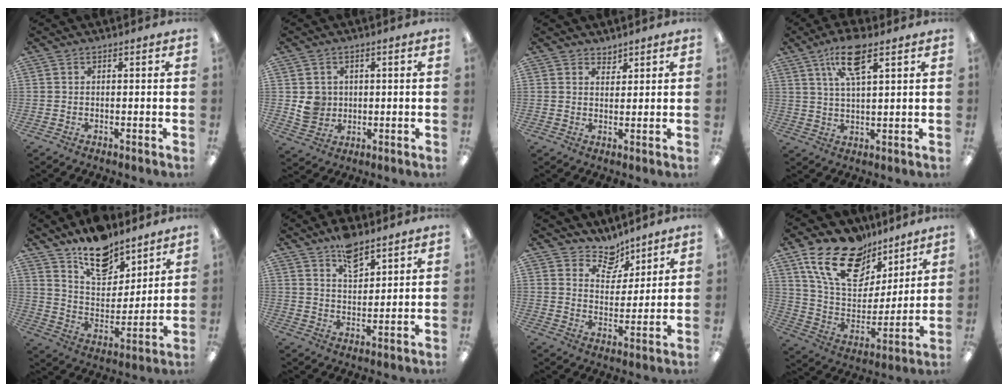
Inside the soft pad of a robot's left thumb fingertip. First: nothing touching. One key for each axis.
{"total": 5.1, "fx": 0.8, "fy": 4.9, "fz": 1.2, "tx": -0.009, "ty": 0.002, "tz": 0.015}
{"total": 2.4, "fx": 2.2, "fy": 0.9, "fz": -0.2, "tx": 0.011, "ty": -0.014, "tz": 0.042}
{"total": 10.1, "fx": 5.9, "fy": 3.2, "fz": 7.5, "tx": -0.142, "ty": -0.003, "tz": 0.102}
{"total": 14.7, "fx": 11.3, "fy": 7.4, "fz": 5.9, "tx": -0.083, "ty": -0.076, "tz": 0.204}
{"total": 7.6, "fx": 5.7, "fy": 3.5, "fz": 3.6, "tx": -0.053, "ty": -0.028, "tz": 0.099}
{"total": 8.3, "fx": 6.9, "fy": 4.4, "fz": 1.5, "tx": -0.019, "ty": -0.050, "tz": 0.126}
{"total": 19.9, "fx": 13.4, "fy": 10.9, "fz": 9.8, "tx": -0.189, "ty": -0.064, "tz": 0.246}